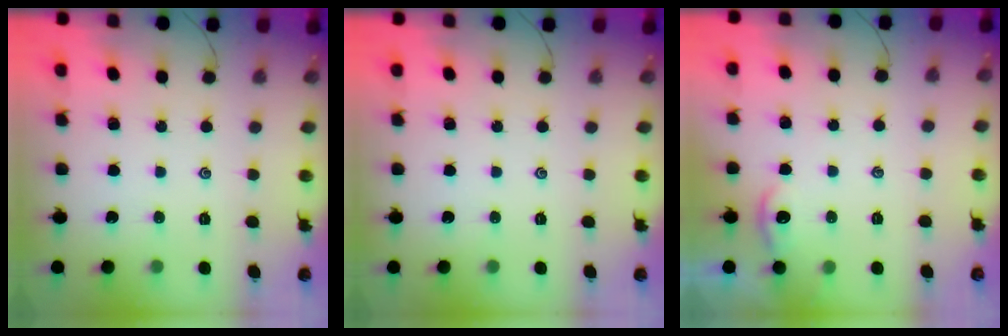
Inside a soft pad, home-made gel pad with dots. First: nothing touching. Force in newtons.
{"total": 0.0}
{"total": 1.5, "press": 1.5, "slide": 0.2}